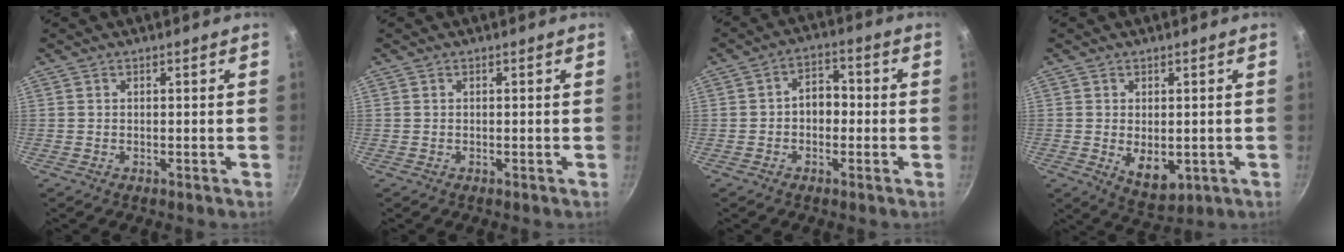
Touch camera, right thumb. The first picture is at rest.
{"total": 0.0}
{"total": 5.3, "force": [-0.7, 3.9, 3.5], "torque": [-0.018, 0.019, -0.019]}
{"total": 6.6, "force": [-0.7, 4.2, 5.0], "torque": [-0.065, -0.014, 0.005]}